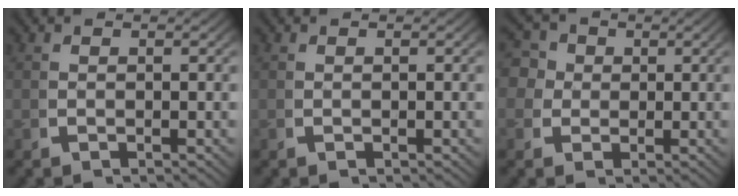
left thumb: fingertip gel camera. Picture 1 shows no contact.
{"total": 0.0}
{"total": 6.6, "force": [1.8, 5.7, 2.9], "torque": [-0.067, -0.001, 0.021]}